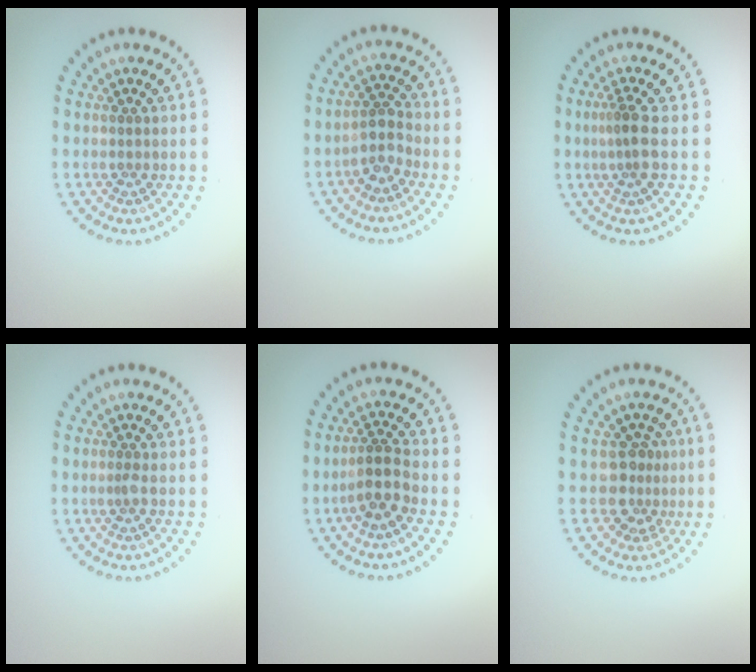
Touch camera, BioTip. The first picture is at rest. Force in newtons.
{"total": 2.4, "press": 2.1, "slide": 1.2}
{"total": 2.4, "press": 1.8, "slide": 1.6}
{"total": 0.8, "press": 0.5, "slide": 0.6}
{"total": 2.8, "press": 2.5, "slide": 1.4}
{"total": 2.6, "press": 1.9, "slide": 1.8}